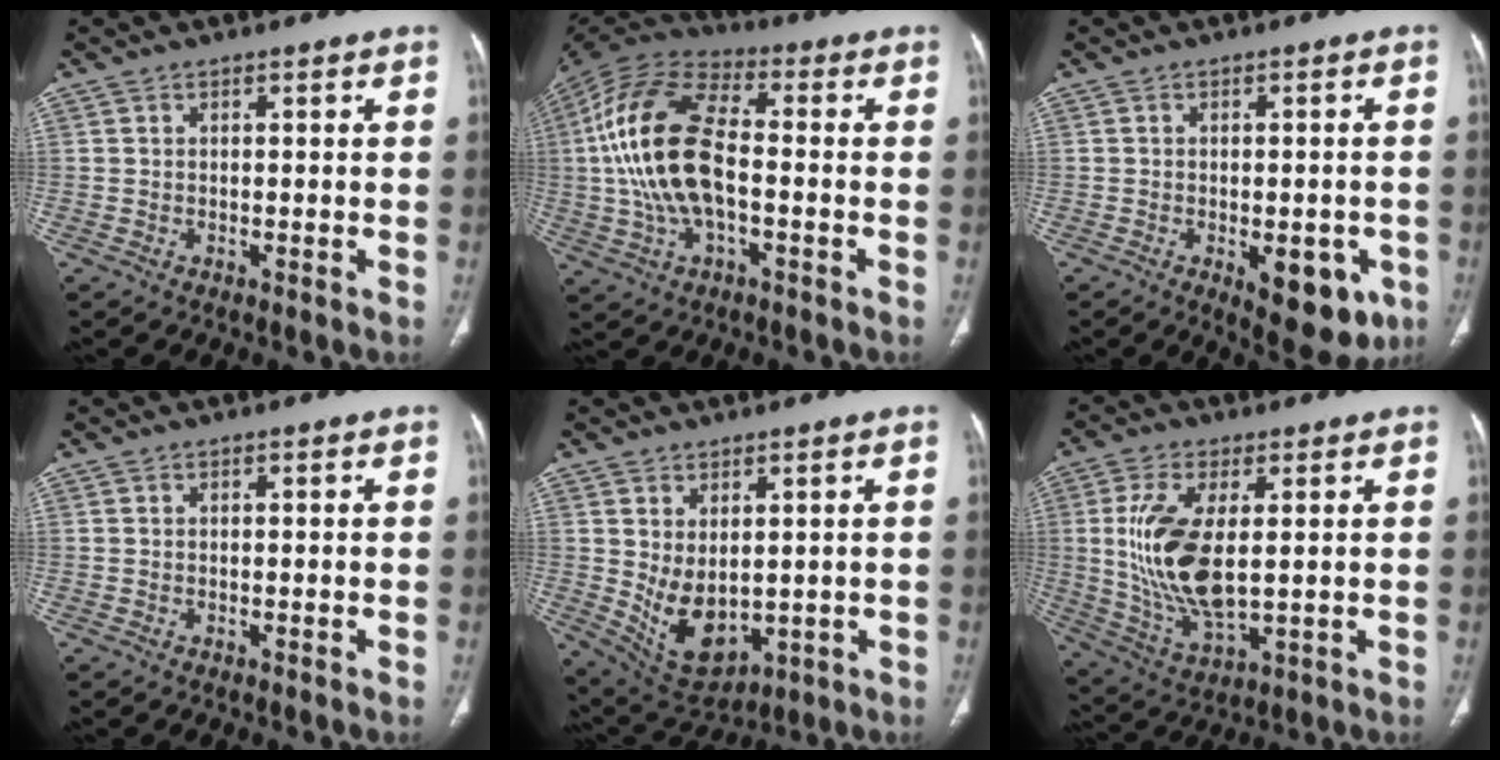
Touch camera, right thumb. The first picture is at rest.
{"total": 18.9, "force": [-0.8, 9.5, 16.3], "torque": [-0.334, 0.027, -0.019]}
{"total": 10.6, "force": [-4.0, 5.1, 8.5], "torque": [-0.079, 0.001, -0.040]}
{"total": 0.0}
{"total": 9.9, "force": [0.2, 6.1, 7.7], "torque": [-0.117, -0.013, 0.036]}
{"total": 14.7, "force": [1.5, 6.6, 13.0], "torque": [-0.271, -0.019, 0.042]}